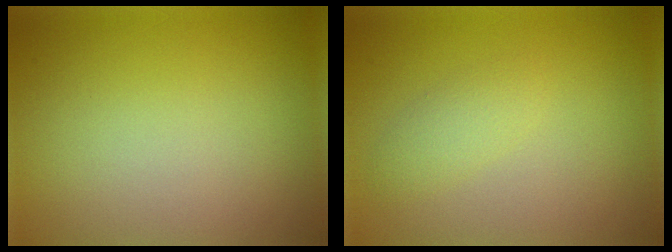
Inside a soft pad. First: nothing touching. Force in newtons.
{"total": 1.6, "press": 1.6, "slide": 0.1}